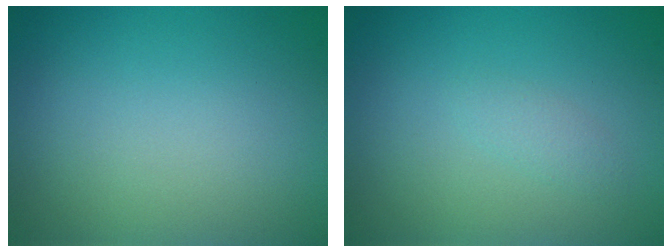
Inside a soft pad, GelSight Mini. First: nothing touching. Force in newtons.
{"total": 0.9, "press": 0.9, "slide": 0.0}